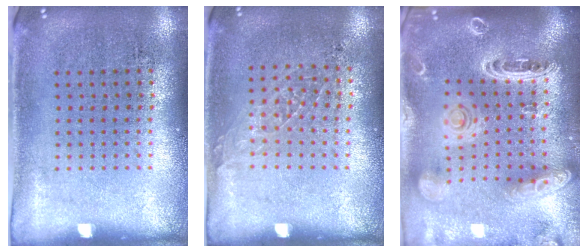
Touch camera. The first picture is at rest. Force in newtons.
{"total": 0.9, "press": 0.8, "slide": 0.2}
{"total": 2.8, "press": 2.4, "slide": 1.4}